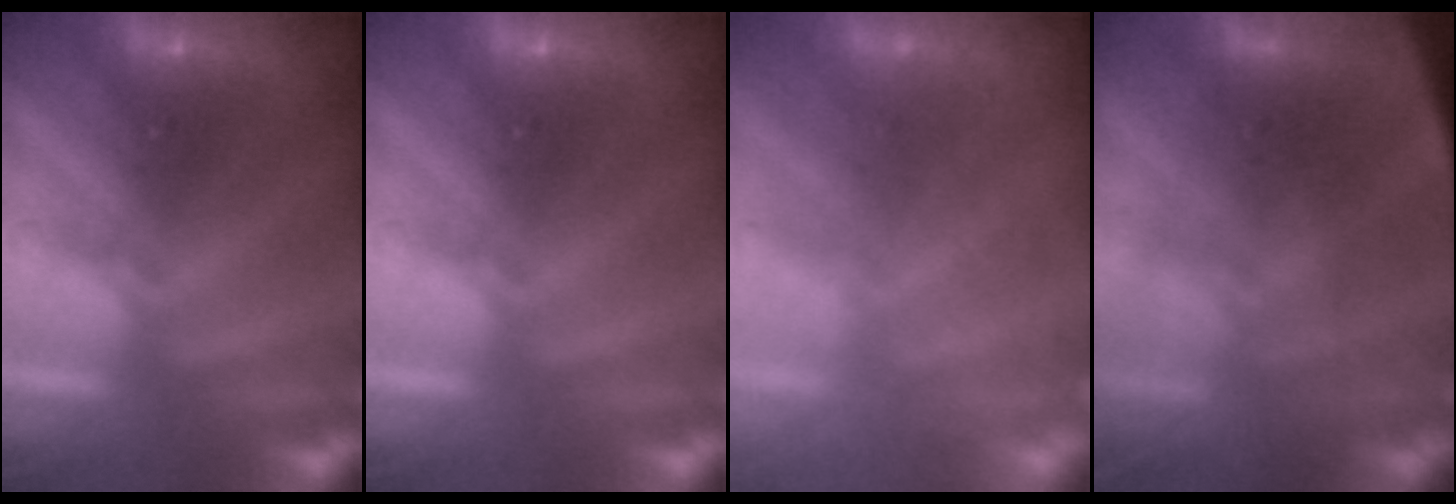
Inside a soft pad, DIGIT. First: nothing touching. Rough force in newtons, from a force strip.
{"total": 0.0}
{"total": 3.0}
{"total": 4.9}